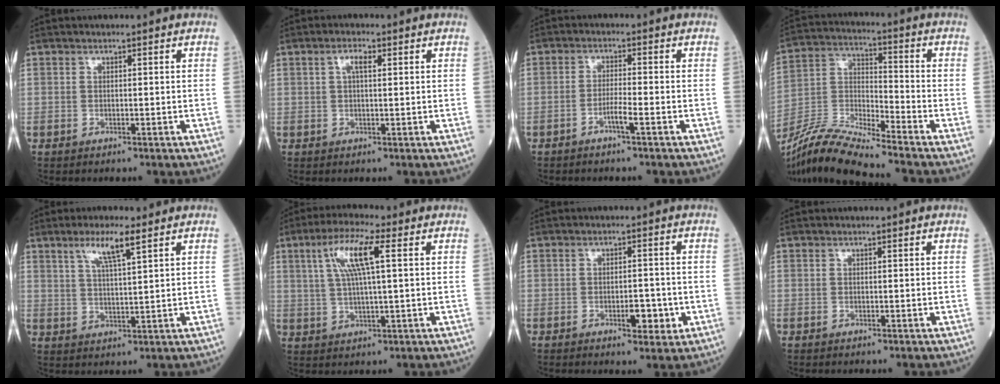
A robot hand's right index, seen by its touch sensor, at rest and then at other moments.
{"total": 2.2, "force": [0.8, 0.3, 2.0], "torque": [-0.043, 0.007, 0.016]}
{"total": 2.5, "force": [-1.4, -0.4, 2.0], "torque": [-0.039, -0.001, -0.028]}
{"total": 13.4, "force": [-12.2, -1.1, 5.3], "torque": [-0.110, 0.000, -0.234]}
{"total": 5.8, "force": [3.5, 0.2, 4.6], "torque": [-0.090, 0.001, 0.068]}
{"total": 8.5, "force": [2.8, 0.7, 8.0], "torque": [-0.162, 0.014, 0.056]}
{"total": 3.8, "force": [-1.3, 1.4, 3.3], "torque": [-0.047, 0.003, -0.011]}
{"total": 0.0}